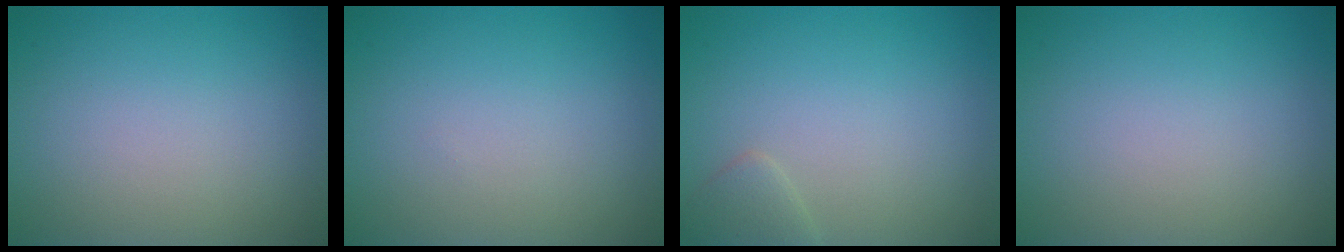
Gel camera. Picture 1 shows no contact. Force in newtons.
{"total": 0.0}
{"total": 1.4, "press": 1.4, "slide": 0.1}
{"total": 0.0}